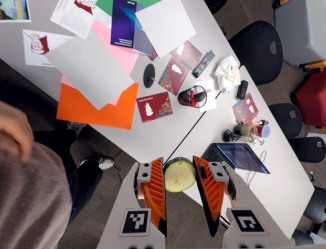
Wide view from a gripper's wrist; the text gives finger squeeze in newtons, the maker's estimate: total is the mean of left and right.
{"total": 11.2, "left": 11.6, "right": 10.9}